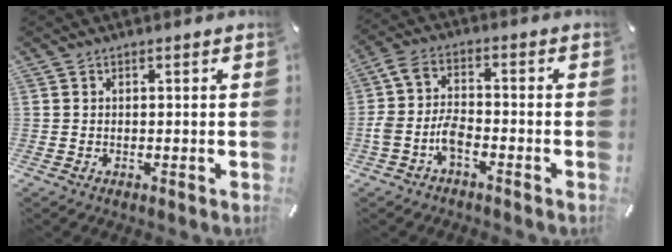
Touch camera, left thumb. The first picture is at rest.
{"total": 7.0, "force": [-3.2, 3.6, 5.1], "torque": [-0.115, 0.007, -0.063]}